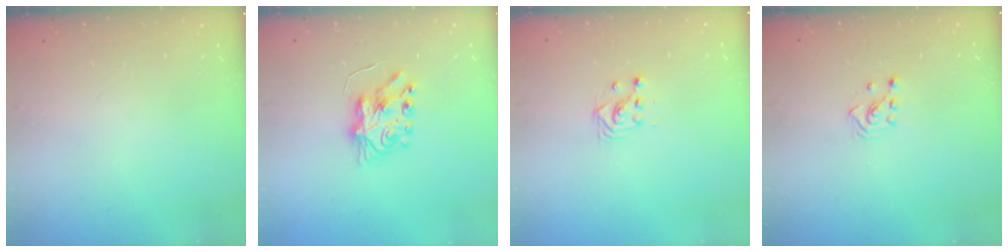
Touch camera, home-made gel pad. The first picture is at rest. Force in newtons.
{"total": 7.4, "press": 7.4, "slide": 0.2}
{"total": 3.0, "press": 3.0, "slide": 0.1}
{"total": 2.5, "press": 2.4, "slide": 0.8}